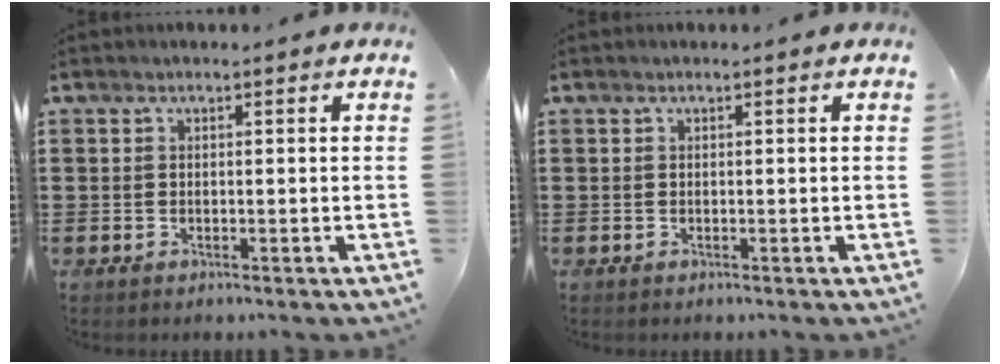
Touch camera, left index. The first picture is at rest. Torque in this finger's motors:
{"motor_torque": [0.03, 0.00, 0.01, 0.00]}